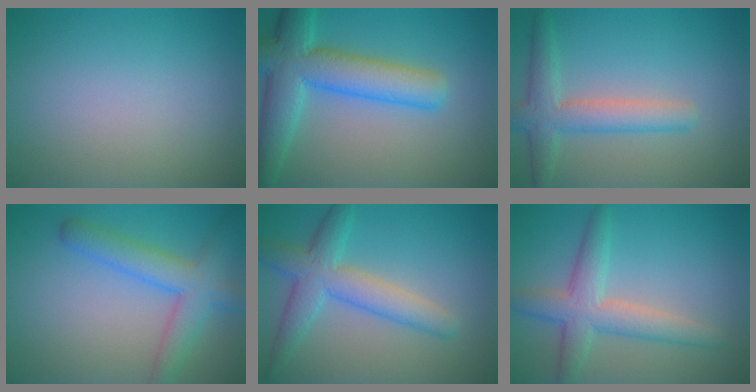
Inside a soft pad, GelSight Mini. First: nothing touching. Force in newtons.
{"total": 8.2, "press": 8.2, "slide": 0.3}
{"total": 4.1, "press": 4.1, "slide": 0.2}
{"total": 5.0, "press": 5.0, "slide": 0.3}
{"total": 5.1, "press": 5.1, "slide": 0.1}
{"total": 4.7, "press": 4.7, "slide": 0.4}